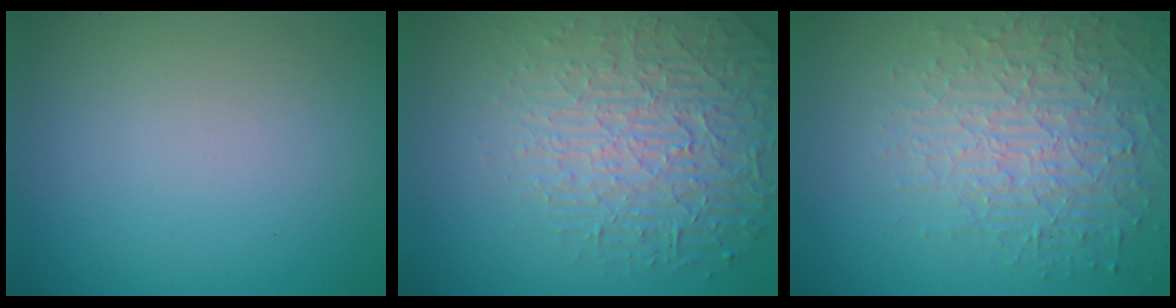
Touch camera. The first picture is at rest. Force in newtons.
{"total": 6.6, "press": 5.1, "slide": 4.3}
{"total": 5.3, "press": 4.6, "slide": 2.5}